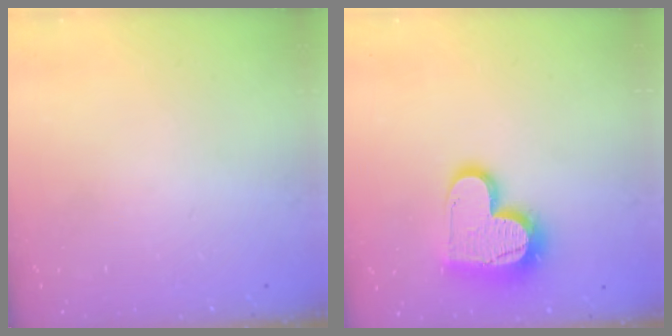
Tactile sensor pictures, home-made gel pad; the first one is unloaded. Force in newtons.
{"total": 15.2, "press": 15.1, "slide": 1.4}